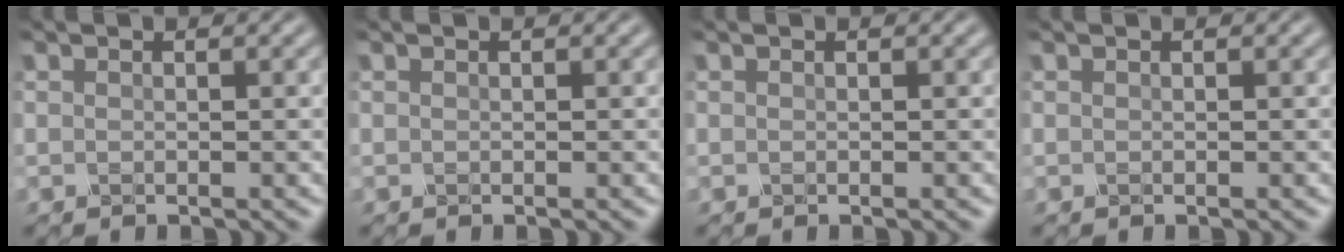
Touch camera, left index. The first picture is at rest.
{"total": 0.0}
{"total": 0.0}
{"total": 0.0}